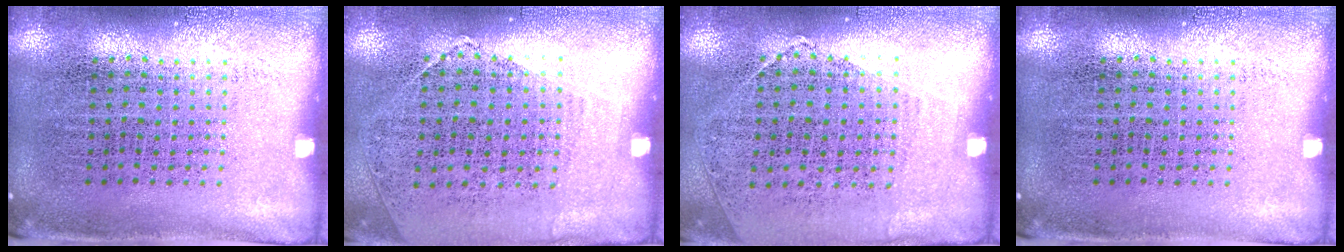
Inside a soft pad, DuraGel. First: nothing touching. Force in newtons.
{"total": 1.2, "press": 0.9, "slide": 0.7}
{"total": 1.2, "press": 0.9, "slide": 0.7}
{"total": 0.0}